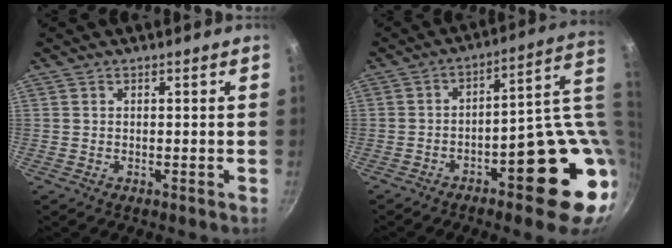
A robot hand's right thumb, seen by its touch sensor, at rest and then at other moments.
{"total": 19.5, "force": [-1.6, 7.0, 18.1], "torque": [-0.193, 0.005, -0.012]}